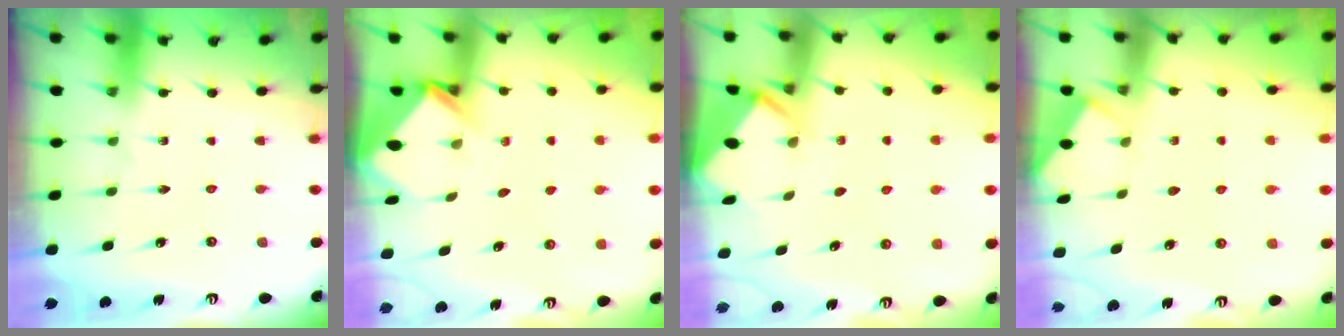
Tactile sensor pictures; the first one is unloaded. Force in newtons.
{"total": 3.4, "press": 3.4, "slide": 0.3}
{"total": 2.5, "press": 2.5, "slide": 0.2}
{"total": 2.0, "press": 1.9, "slide": 0.3}